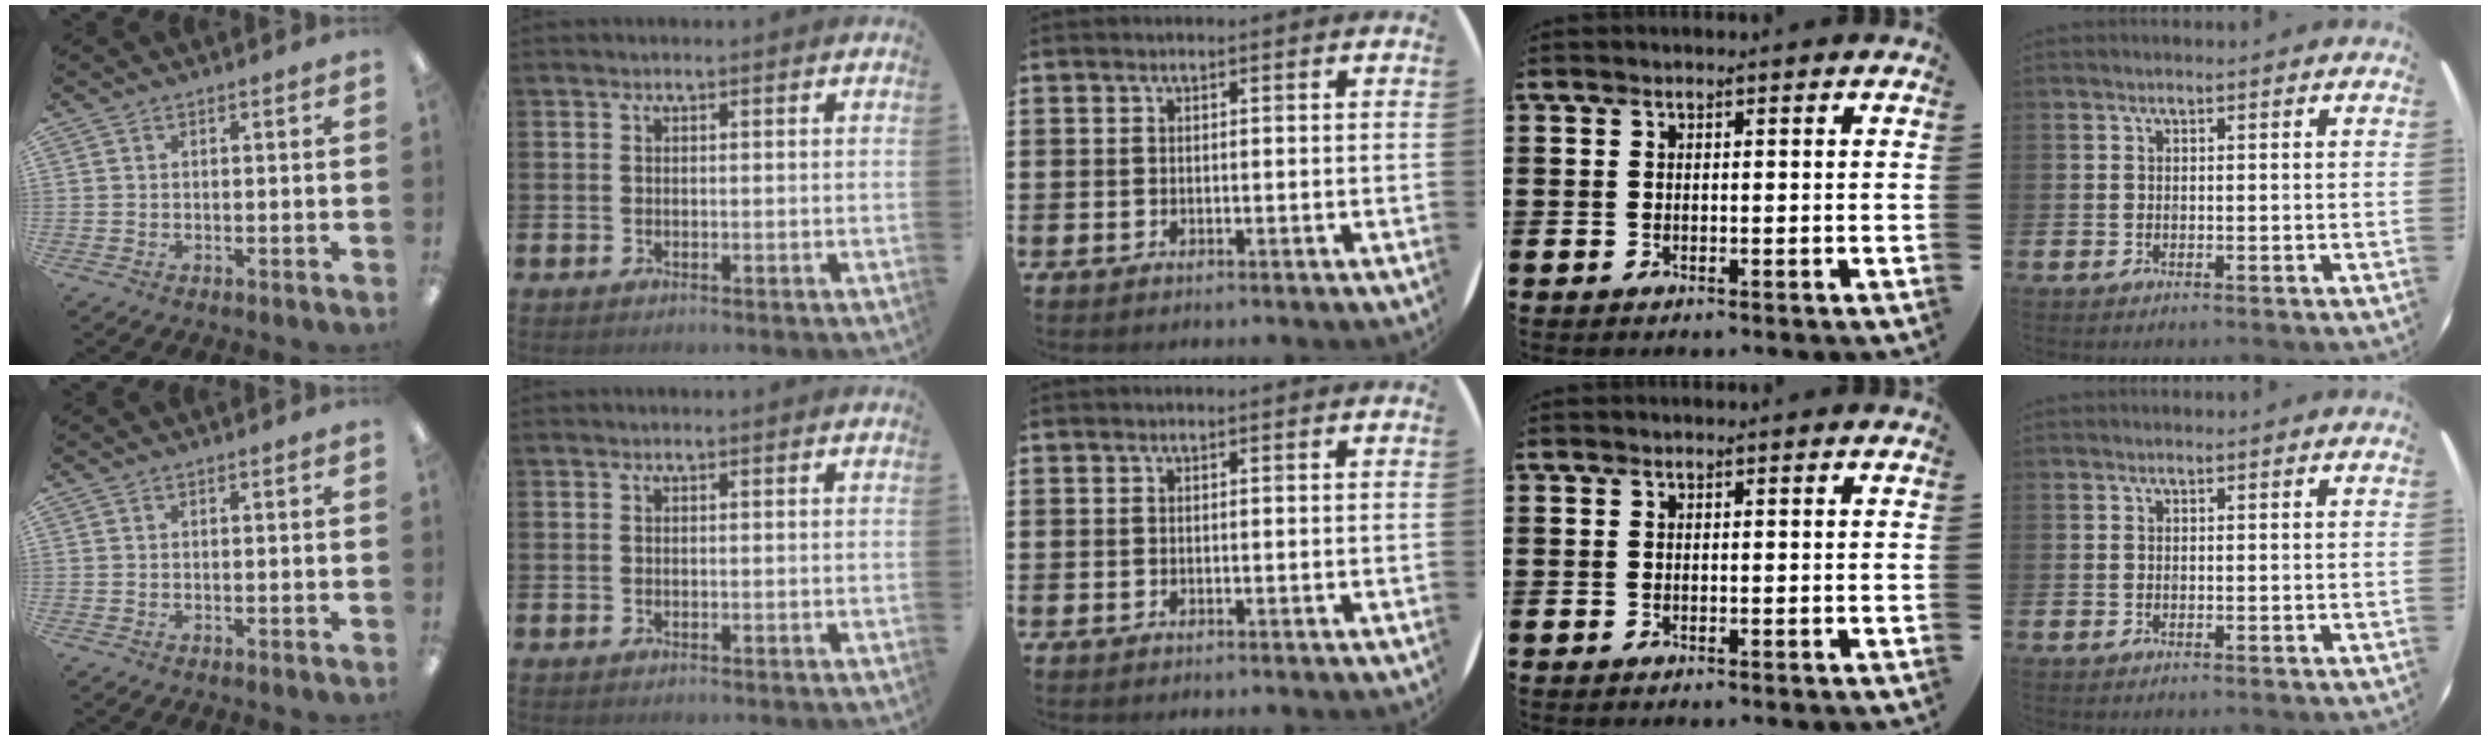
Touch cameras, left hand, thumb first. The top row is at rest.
{}